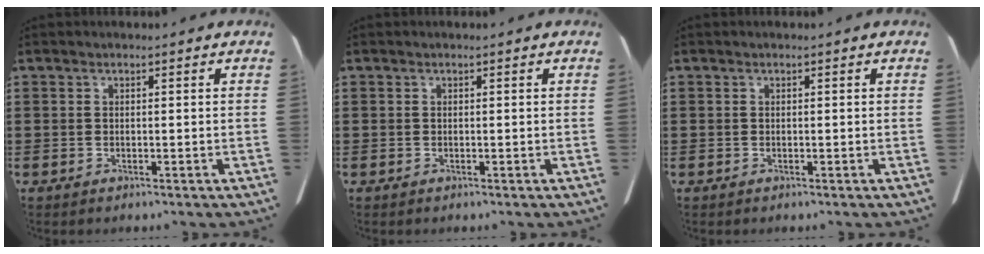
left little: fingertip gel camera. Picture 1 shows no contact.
{"total": 0.0}
{"total": 0.0}